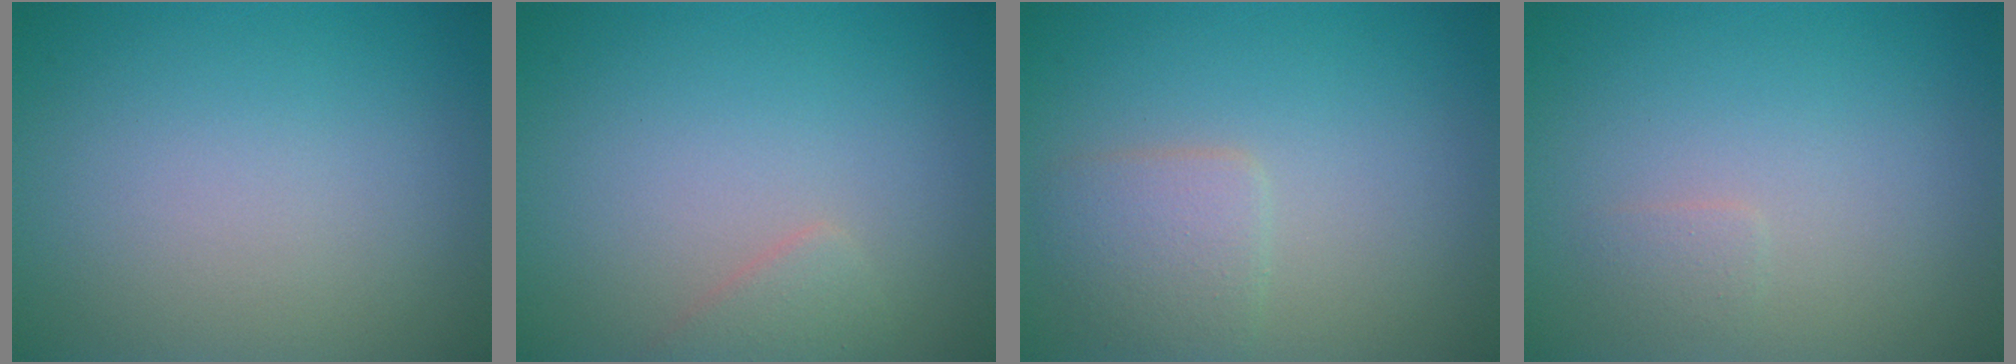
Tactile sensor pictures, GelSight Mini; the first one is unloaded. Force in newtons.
{"total": 1.3, "press": 1.3, "slide": 0.1}
{"total": 2.5, "press": 2.5, "slide": 0.1}
{"total": 0.7, "press": 0.7, "slide": 0.1}